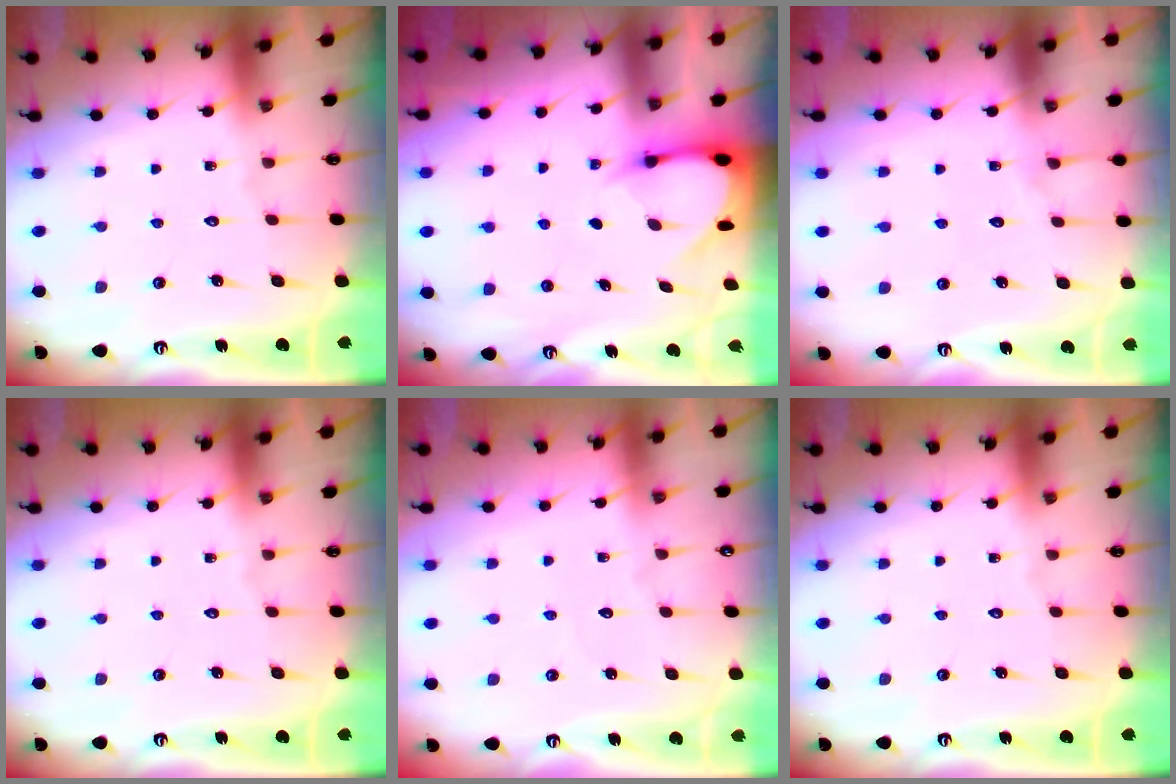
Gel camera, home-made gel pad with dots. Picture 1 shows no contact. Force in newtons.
{"total": 3.6, "press": 3.6, "slide": 0.2}
{"total": 2.9, "press": 2.9, "slide": 0.3}
{"total": 0.0}
{"total": 2.1, "press": 2.1, "slide": 0.1}
{"total": 0.0}